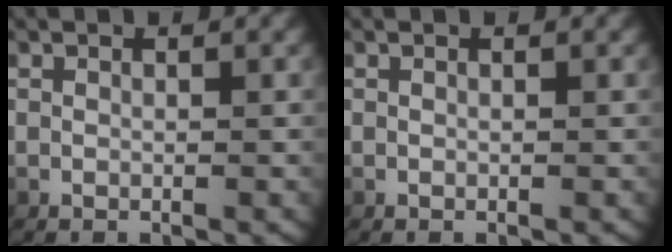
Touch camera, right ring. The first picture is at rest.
{"total": 0.0}